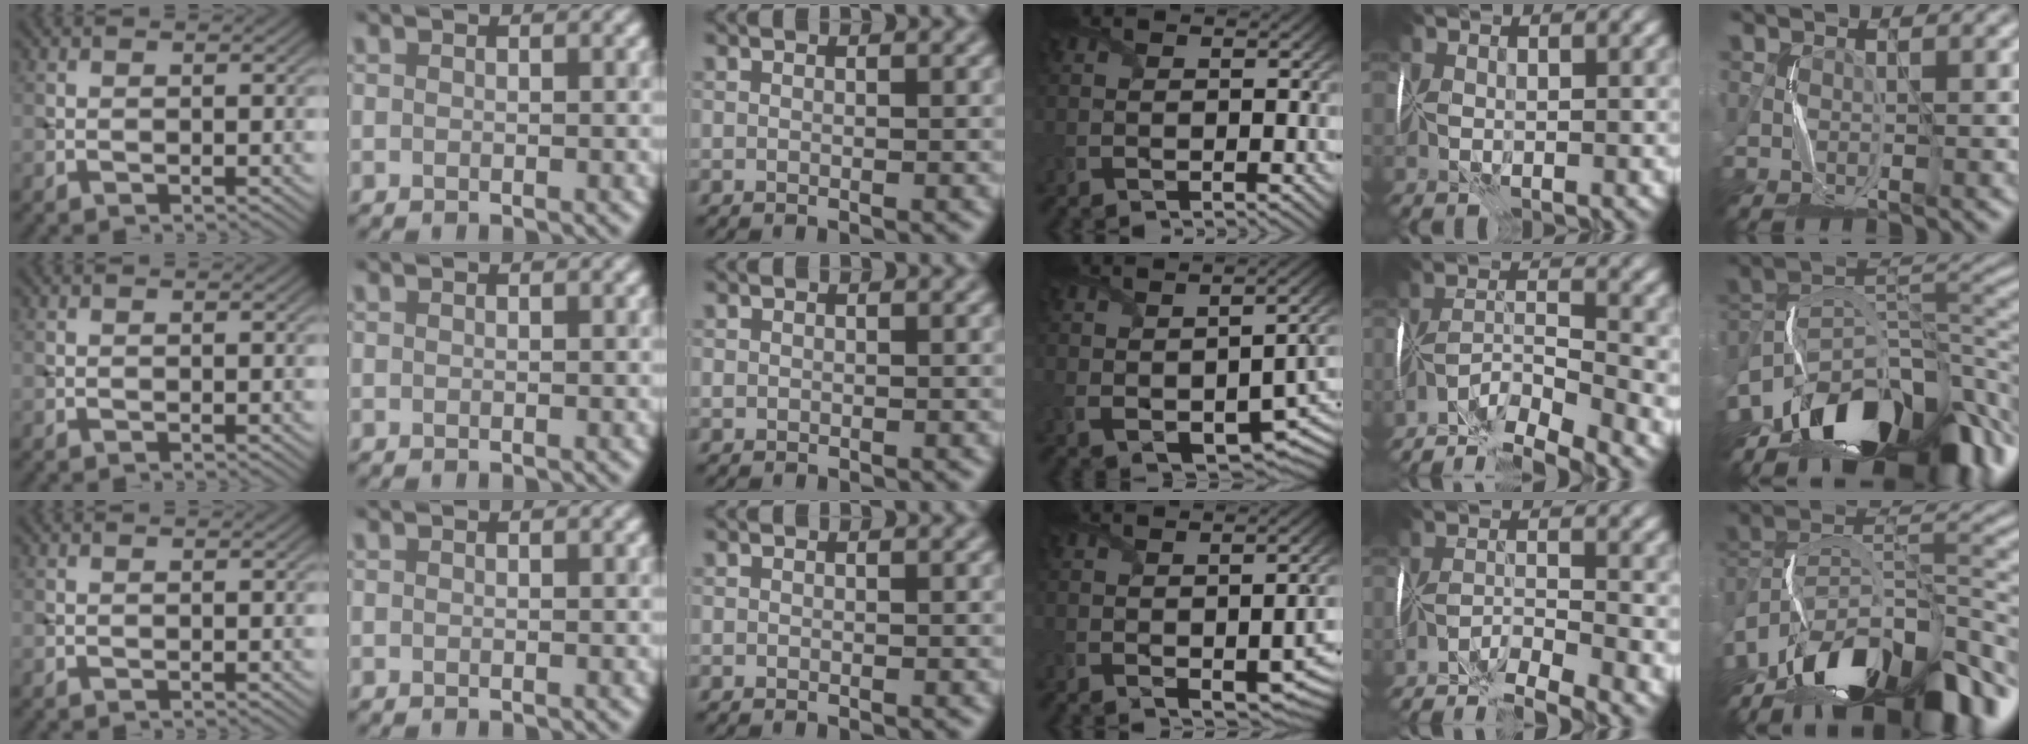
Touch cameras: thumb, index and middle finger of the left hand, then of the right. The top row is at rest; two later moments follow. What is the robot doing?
{"motion": "fold", "object": "wrapping paper"}